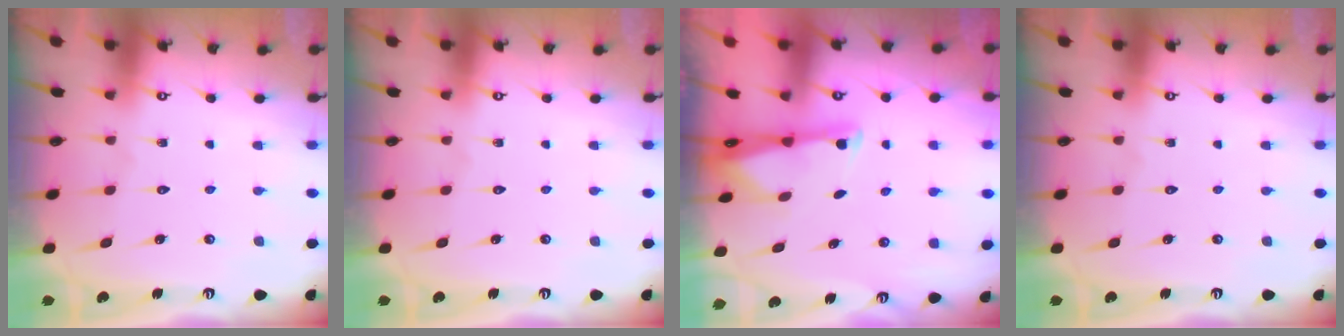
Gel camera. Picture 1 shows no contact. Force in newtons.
{"total": 0.0}
{"total": 2.1, "press": 2.0, "slide": 0.4}
{"total": 0.0}